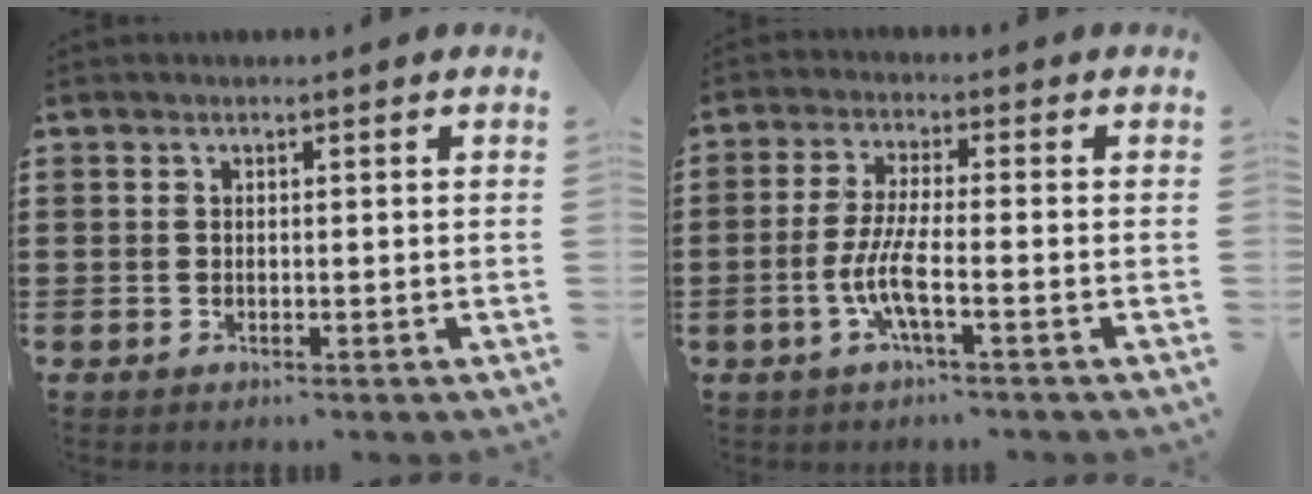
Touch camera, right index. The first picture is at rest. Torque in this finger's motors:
{"motor_torque": [2.14, 0.00, 0.31, 0.14]}